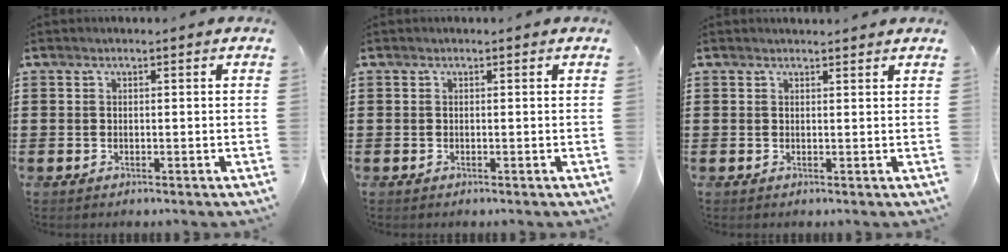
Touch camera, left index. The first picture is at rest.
{"total": 0.0}
{"total": 1.0, "force": [1.0, 0.1, 0.1], "torque": [-0.004, -0.001, 0.020]}